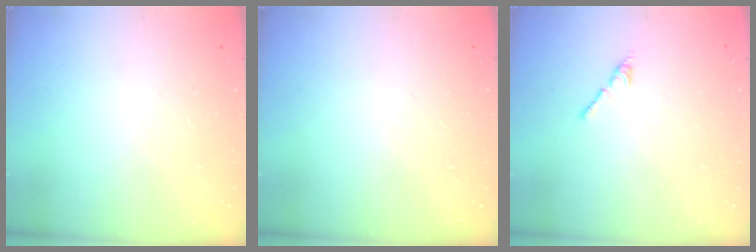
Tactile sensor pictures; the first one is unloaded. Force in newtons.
{"total": 0.0}
{"total": 2.7, "press": 2.7, "slide": 0.7}